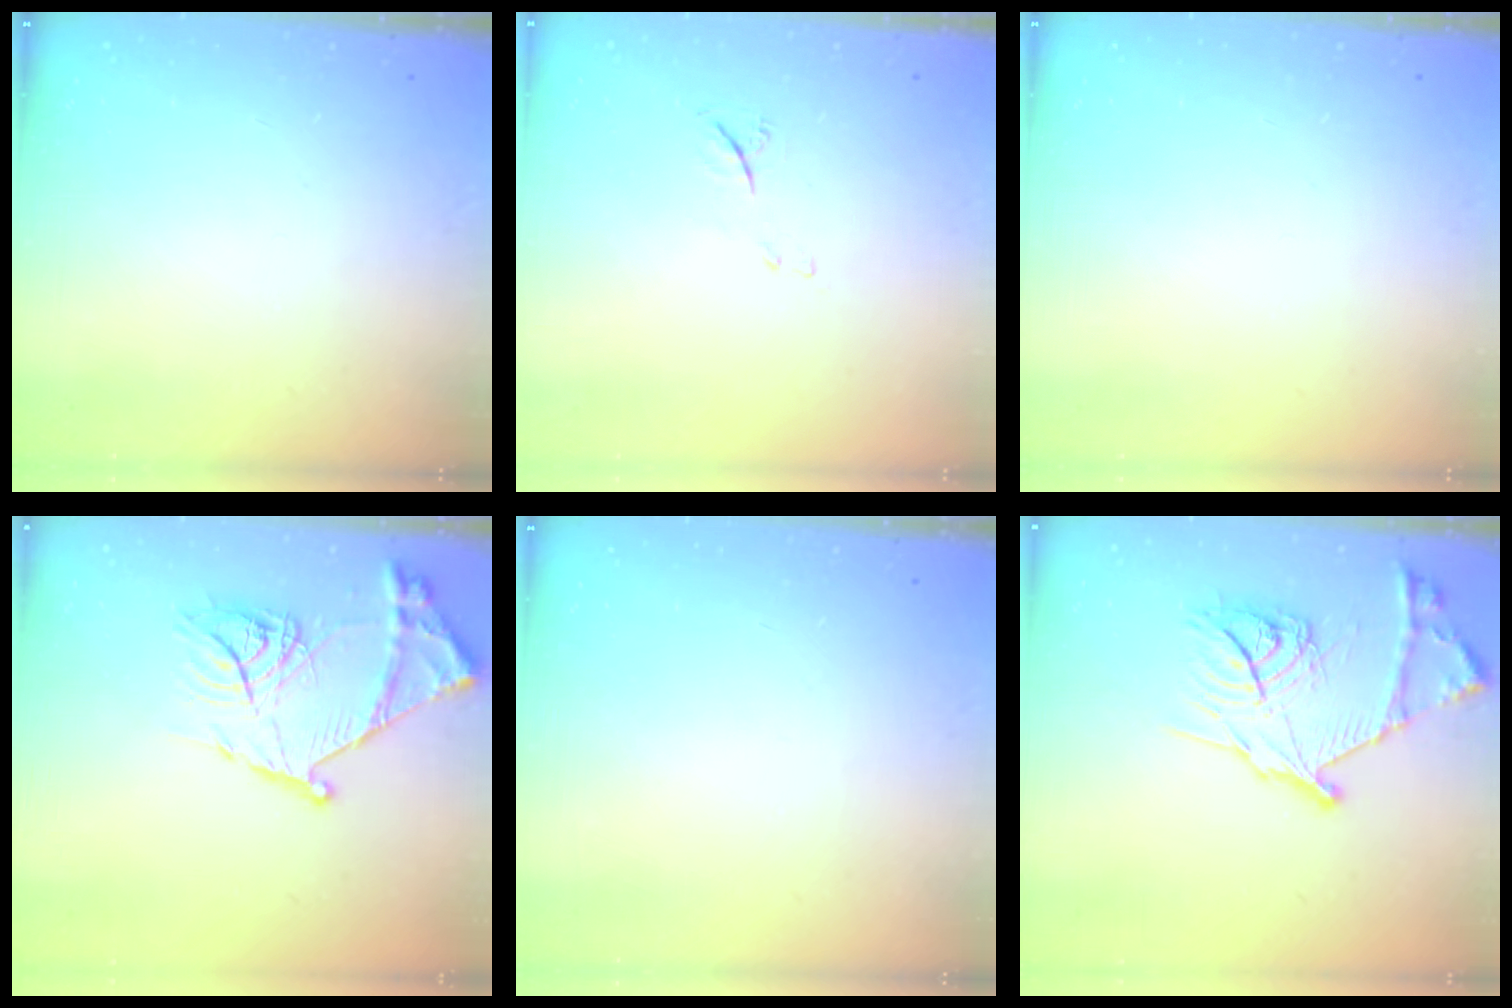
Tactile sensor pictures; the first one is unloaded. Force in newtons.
{"total": 5.6, "press": 5.6, "slide": 0.7}
{"total": 0.0}
{"total": 18.9, "press": 18.8, "slide": 1.8}
{"total": 0.0}
{"total": 19.6, "press": 19.5, "slide": 1.5}